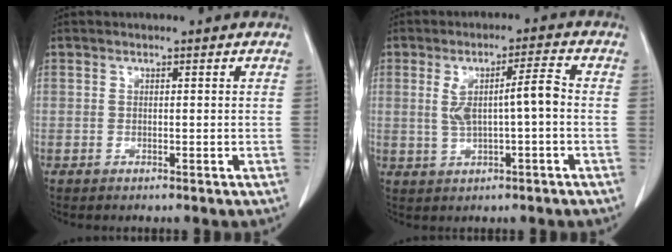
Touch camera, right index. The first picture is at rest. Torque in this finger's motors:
{"motor_torque": [0.27, 0.03, 0.18, 0.06]}